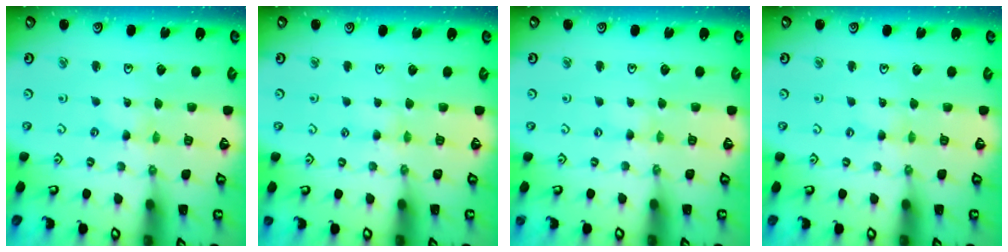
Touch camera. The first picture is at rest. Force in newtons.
{"total": 2.6, "press": 2.6, "slide": 0.4}
{"total": 0.8, "press": 0.8, "slide": 0.2}
{"total": 1.1, "press": 1.0, "slide": 0.3}